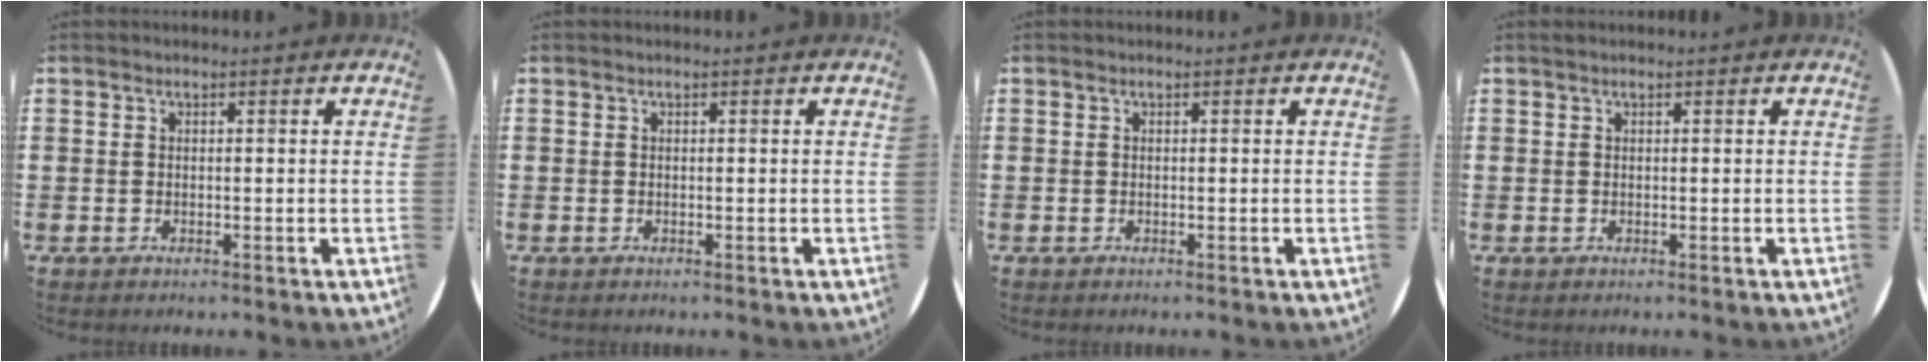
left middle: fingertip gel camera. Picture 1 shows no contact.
{"total": 0.0}
{"total": 0.0}
{"total": 0.0}